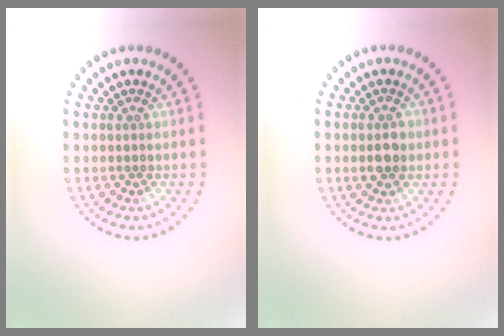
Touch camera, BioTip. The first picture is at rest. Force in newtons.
{"total": 2.5, "press": 2.5, "slide": 0.1}